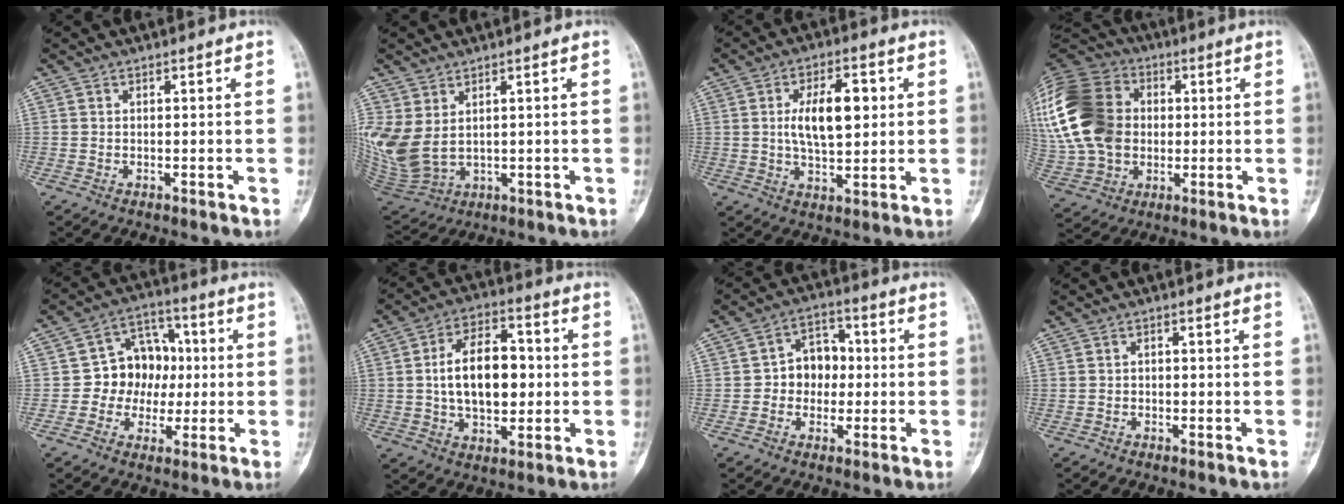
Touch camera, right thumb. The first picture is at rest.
{"total": 10.8, "force": [2.4, 6.9, 8.0], "torque": [-0.180, -0.016, 0.071]}
{"total": 11.0, "force": [1.8, 5.4, 9.4], "torque": [-0.143, -0.003, 0.032]}
{"total": 28.3, "force": [3.3, 21.9, 17.6], "torque": [-0.410, 0.043, 0.073]}
{"total": 10.9, "force": [0.0, 9.3, 5.7], "torque": [-0.035, 0.024, -0.005]}
{"total": 14.5, "force": [0.6, 8.6, 11.7], "torque": [-0.168, 0.016, 0.009]}
{"total": 8.1, "force": [-0.1, 6.5, 4.8], "torque": [-0.033, 0.023, -0.011]}
{"total": 0.6, "force": [-0.2, 0.5, 0.2], "torque": [0.004, 0.002, -0.005]}